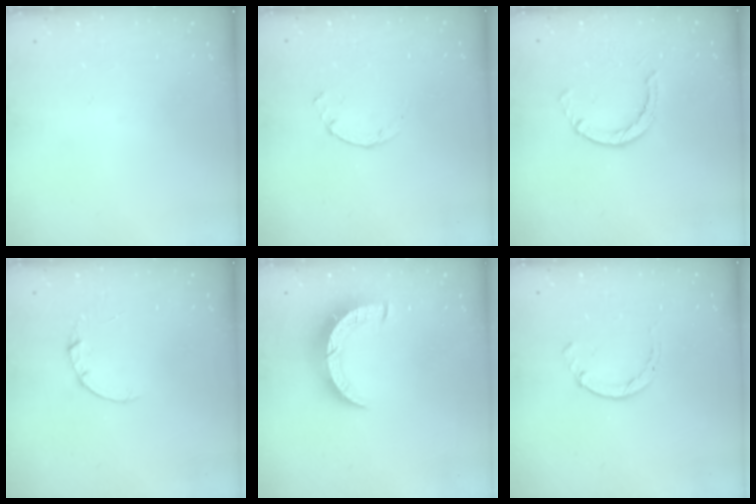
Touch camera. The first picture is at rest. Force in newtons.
{"total": 0.9, "press": 0.9, "slide": 0.3}
{"total": 2.5, "press": 2.4, "slide": 0.4}
{"total": 2.0, "press": 2.0, "slide": 0.2}
{"total": 8.6, "press": 8.5, "slide": 0.7}
{"total": 1.7, "press": 1.7, "slide": 0.3}